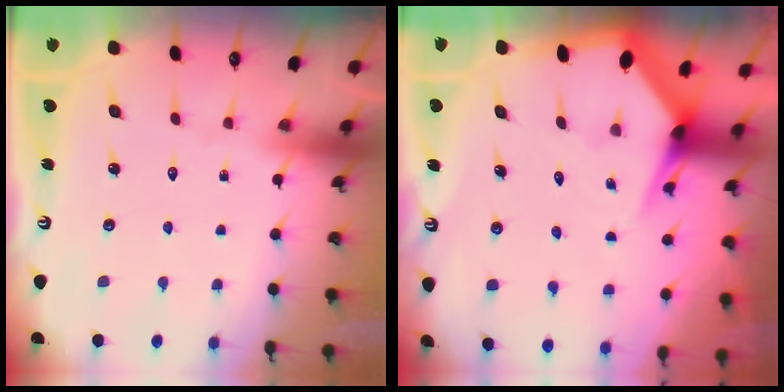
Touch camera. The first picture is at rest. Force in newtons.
{"total": 4.6, "press": 4.5, "slide": 0.6}